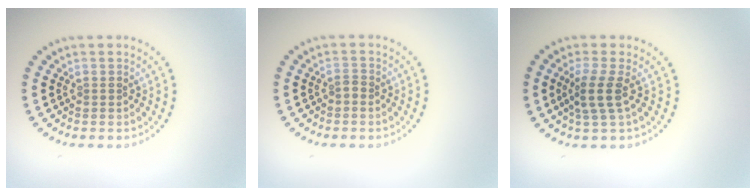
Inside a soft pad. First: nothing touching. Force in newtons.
{"total": 0.9, "press": 0.5, "slide": 0.7}
{"total": 2.7, "press": 2.1, "slide": 1.6}